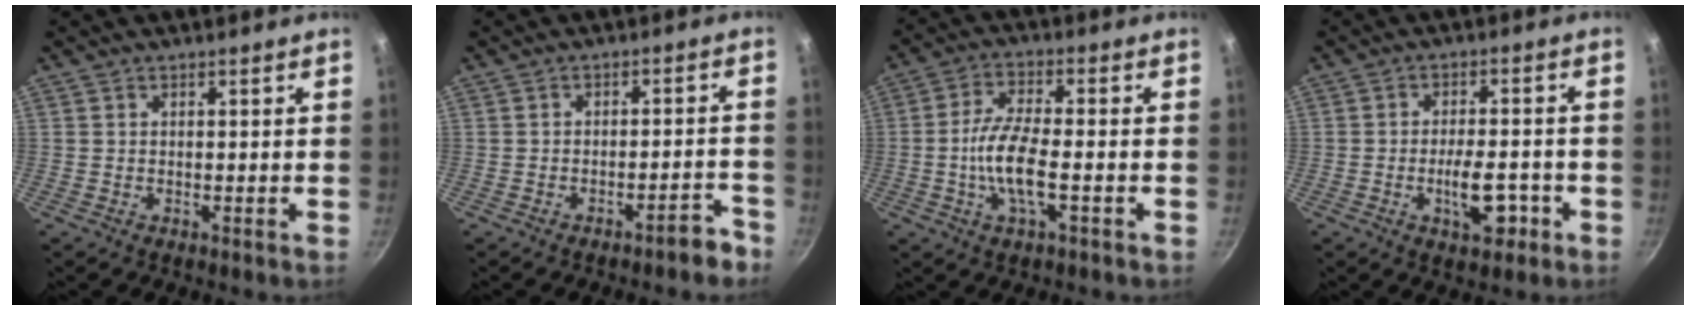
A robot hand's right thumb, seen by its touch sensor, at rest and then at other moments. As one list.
[{"total": 4.0, "force": [-3.2, 0.9, 2.2], "torque": [-0.024, 0.038, -0.043]}, {"total": 9.2, "force": [-1.8, 3.1, 8.4], "torque": [-0.175, 0.015, -0.038]}, {"total": 7.1, "force": [-2.6, 3.3, 5.8], "torque": [-0.081, 0.016, -0.038]}]